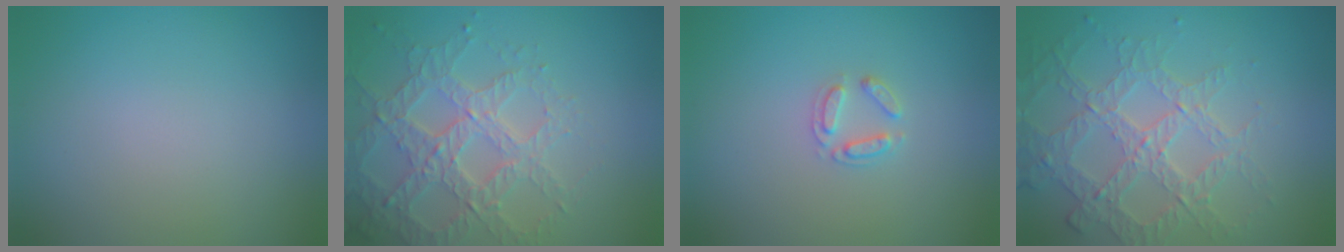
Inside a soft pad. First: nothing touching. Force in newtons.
{"total": 4.0, "press": 3.8, "slide": 1.0}
{"total": 1.7, "press": 1.7, "slide": 0.2}
{"total": 3.7, "press": 3.6, "slide": 0.7}